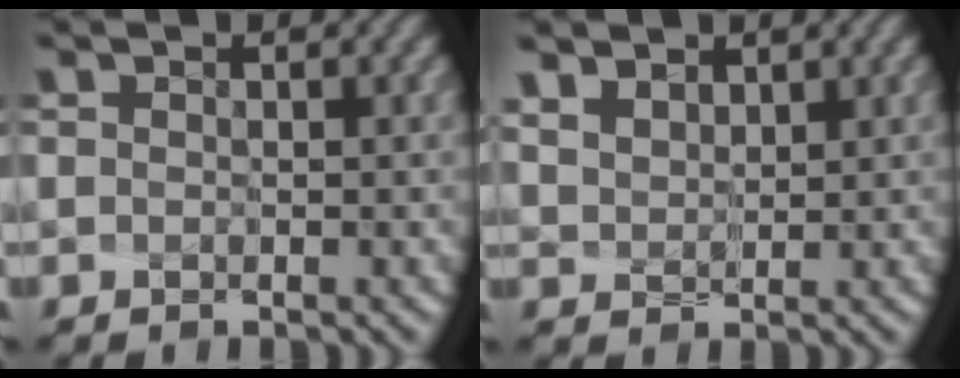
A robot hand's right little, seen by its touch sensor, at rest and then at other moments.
{"total": 4.2, "force": [3.2, 2.3, 1.4], "torque": [-0.069, 0.005, 0.071]}